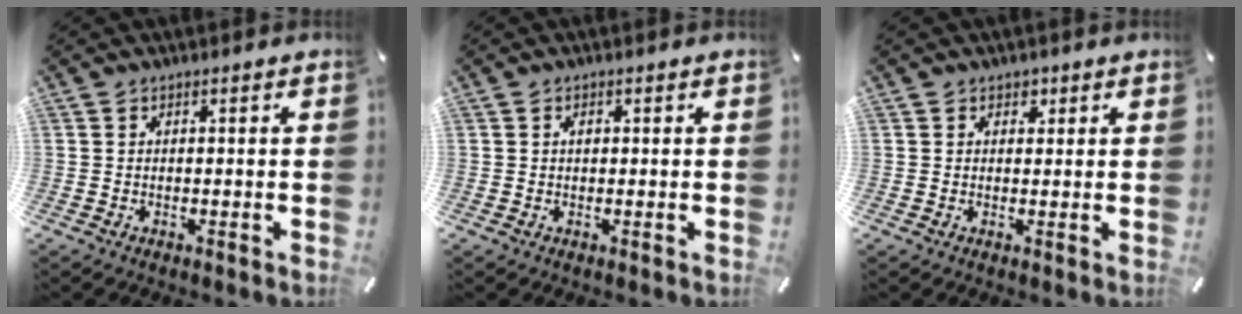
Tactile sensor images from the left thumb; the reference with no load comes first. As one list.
[{"total": 1.1, "force": [0.2, 0.7, 0.8], "torque": [-0.017, 0.003, 0.003]}, {"total": 1.6, "force": [0.7, 1.4, 0.3], "torque": [0.008, -0.002, 0.007]}]